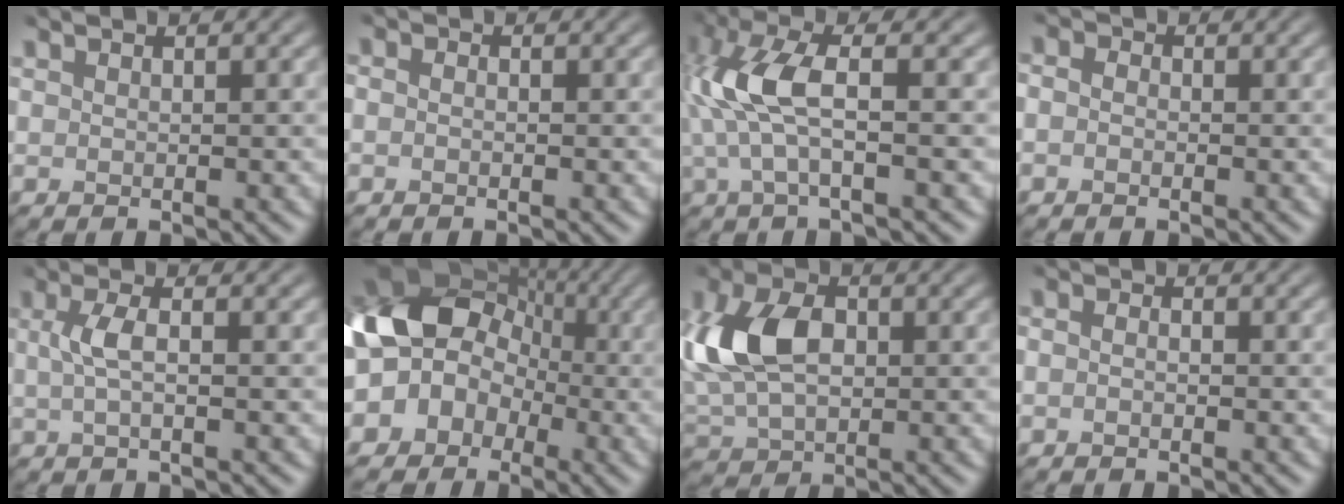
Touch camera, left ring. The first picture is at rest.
{"total": 1.5, "force": [0.0, 1.3, 0.8], "torque": [-0.016, 0.011, -0.017]}
{"total": 5.9, "force": [-0.4, 1.8, 5.6], "torque": [-0.134, 0.007, -0.017]}
{"total": 4.4, "force": [1.1, 3.6, 2.3], "torque": [-0.029, 0.029, -0.029]}
{"total": 2.1, "force": [-0.6, 0.3, 2.0], "torque": [-0.043, 0.001, -0.014]}
{"total": 13.2, "force": [-1.1, 11.2, 6.9], "torque": [-0.109, 0.021, -0.073]}
{"total": 7.5, "force": [-0.1, 4.6, 5.9], "torque": [-0.130, 0.008, -0.013]}
{"total": 2.0, "force": [-0.2, 1.7, 1.1], "torque": [-0.006, 0.017, -0.032]}